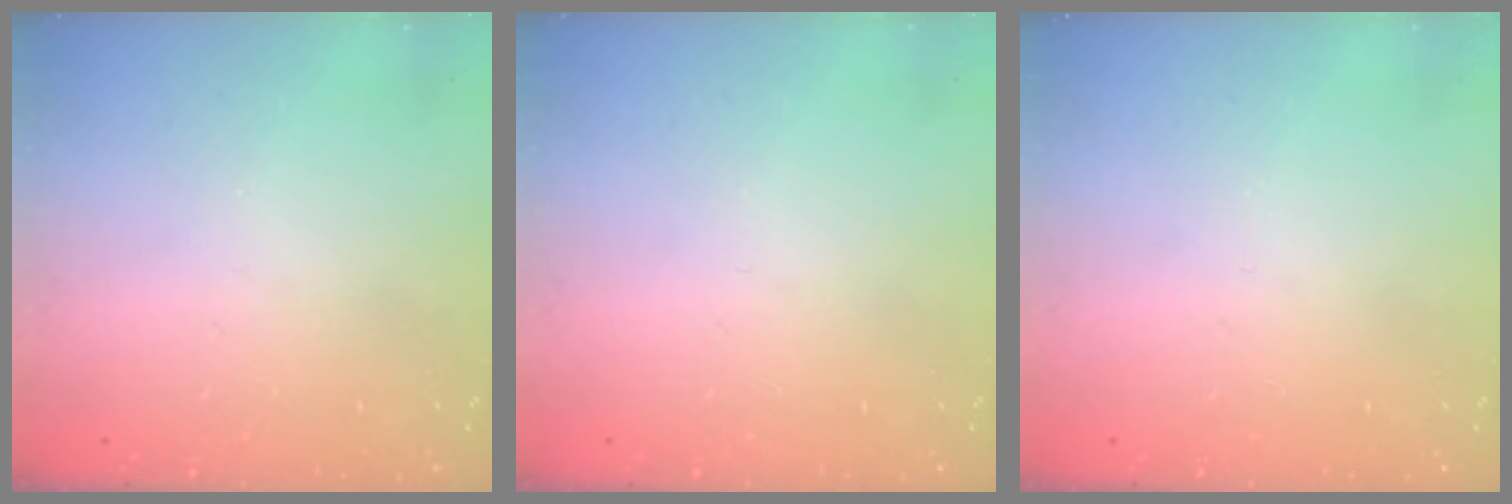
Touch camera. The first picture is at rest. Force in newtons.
{"total": 0.0}
{"total": 0.0}